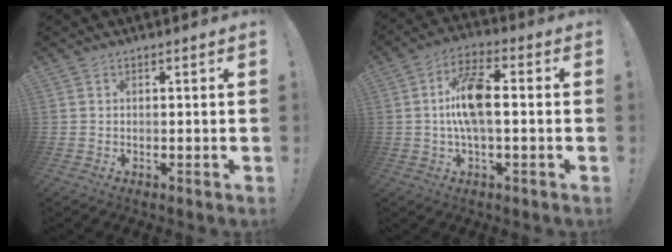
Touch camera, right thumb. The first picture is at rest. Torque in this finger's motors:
{"motor_torque": [0.19, 0.25, 0.86, 0.00, 0.04]}